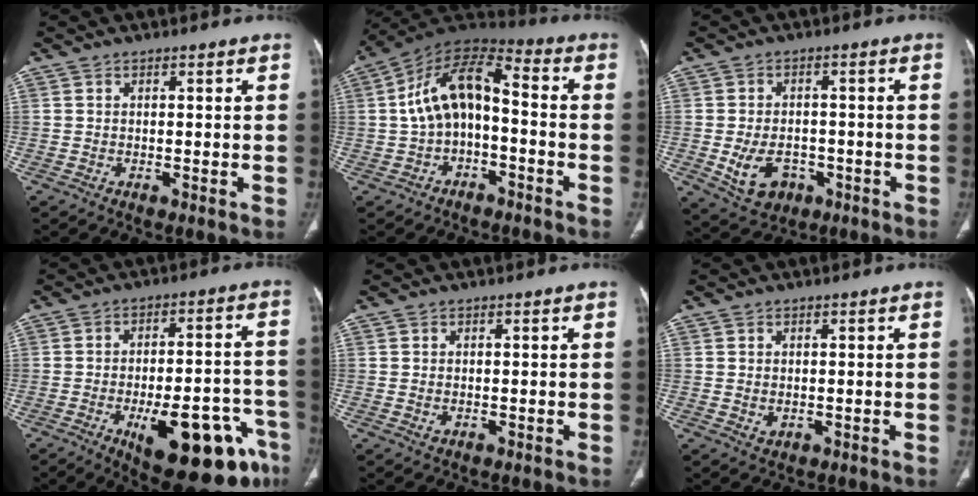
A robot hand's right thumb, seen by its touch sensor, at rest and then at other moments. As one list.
[{"total": 12.8, "force": [-1.1, 7.1, 10.6], "torque": [-0.184, 0.055, -0.030]}, {"total": 8.3, "force": [-2.5, 6.1, 5.0], "torque": [-0.072, 0.013, -0.026]}, {"total": 22.1, "force": [-10.6, 8.2, 17.6], "torque": [-0.169, 0.049, -0.133]}, {"total": 1.0, "force": [-0.1, 0.7, 0.6], "torque": [-0.013, 0.002, 0.003]}, {"total": 1.5, "force": [0.0, 1.1, 1.0], "torque": [-0.017, -0.003, 0.007]}]